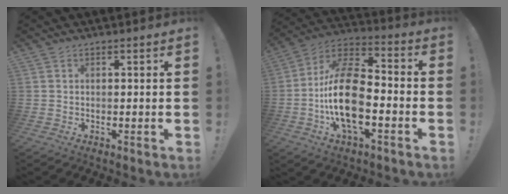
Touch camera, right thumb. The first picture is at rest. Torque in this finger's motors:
{"motor_torque": [2.43, 2.58, 1.52, -1.25, 0.63]}